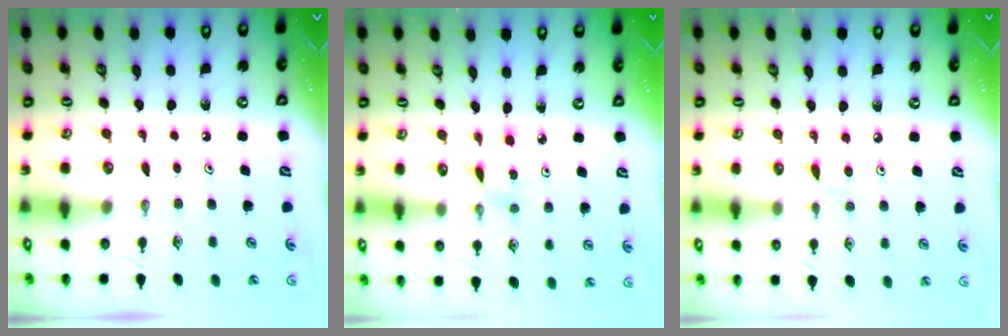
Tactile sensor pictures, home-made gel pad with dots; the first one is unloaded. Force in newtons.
{"total": 2.3, "press": 2.3, "slide": 0.3}
{"total": 3.6, "press": 3.6, "slide": 0.4}